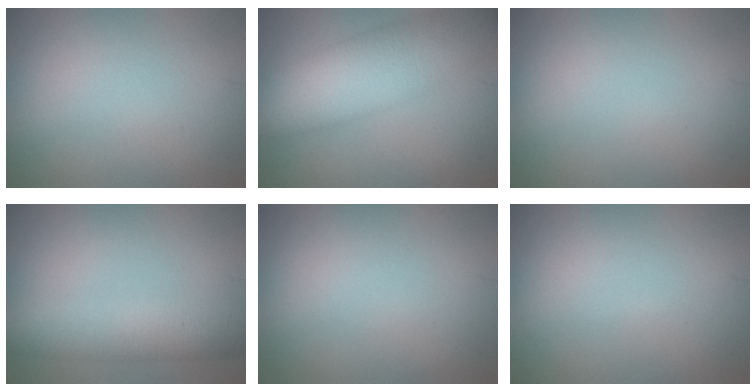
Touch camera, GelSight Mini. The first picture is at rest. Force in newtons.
{"total": 10.2, "press": 10.2, "slide": 0.4}
{"total": 0.0}
{"total": 5.6, "press": 5.6, "slide": 0.1}
{"total": 0.0}
{"total": 0.0}